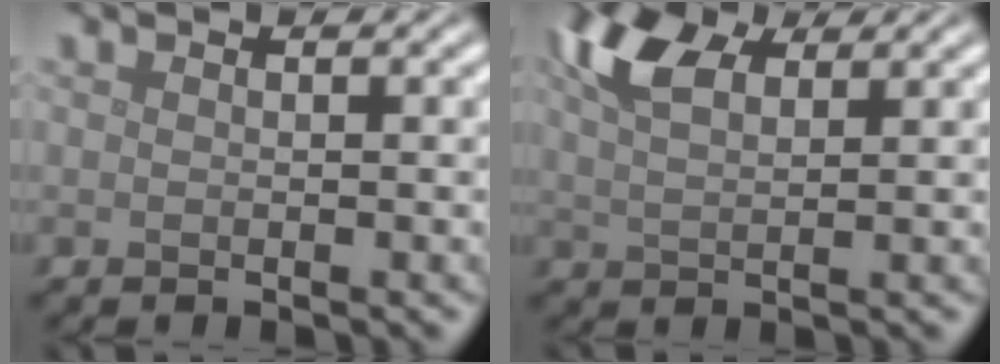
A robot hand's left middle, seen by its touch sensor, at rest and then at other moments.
{"total": 6.3, "force": [3.4, 2.9, 4.4], "torque": [-0.100, 0.022, 0.057]}